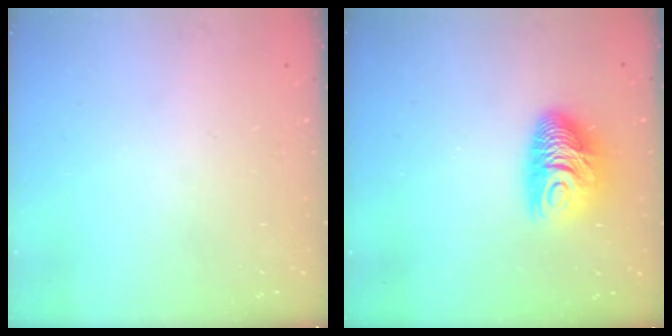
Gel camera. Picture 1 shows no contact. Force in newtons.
{"total": 10.7, "press": 10.6, "slide": 0.7}